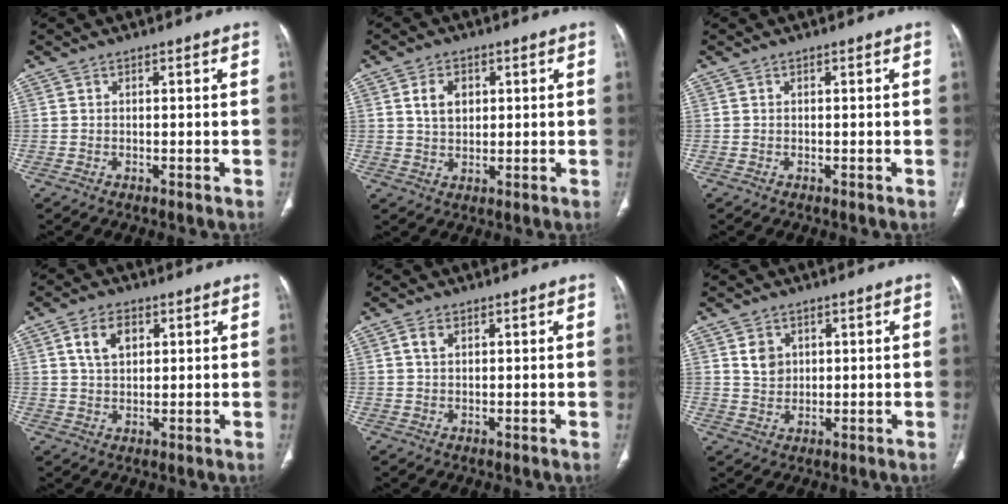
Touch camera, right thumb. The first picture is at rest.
{"total": 5.1, "force": [1.6, 3.6, 3.3], "torque": [-0.040, -0.006, 0.031]}
{"total": 0.0}
{"total": 6.1, "force": [2.3, 4.0, 4.1], "torque": [-0.062, -0.005, 0.043]}
{"total": 2.2, "force": [1.0, 1.4, 1.5], "torque": [-0.028, 0.001, 0.020]}
{"total": 4.1, "force": [1.5, 3.3, 1.8], "torque": [-0.014, -0.010, 0.031]}